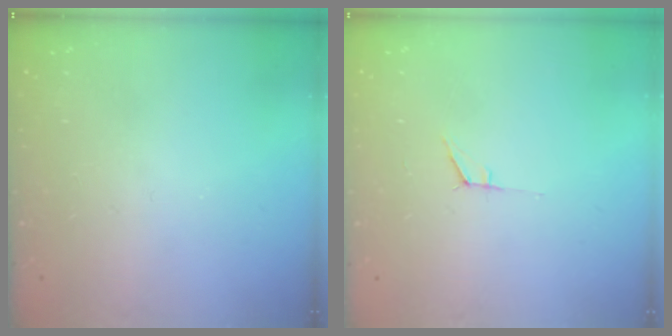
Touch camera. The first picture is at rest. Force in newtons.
{"total": 5.2, "press": 4.5, "slide": 2.5}